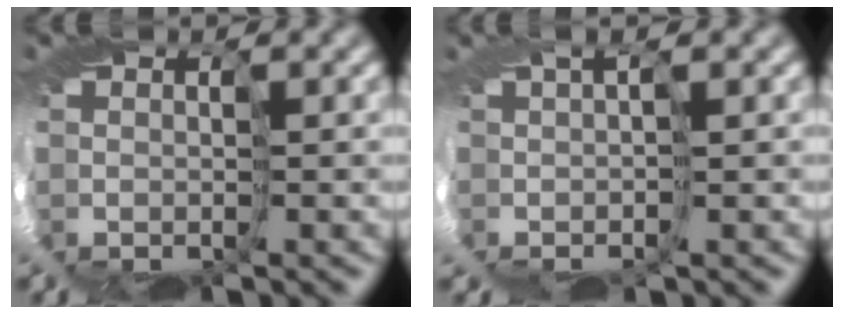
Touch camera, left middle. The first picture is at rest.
{"total": 2.6, "force": [0.1, -2.5, -0.9], "torque": [0.040, 0.009, -0.012]}